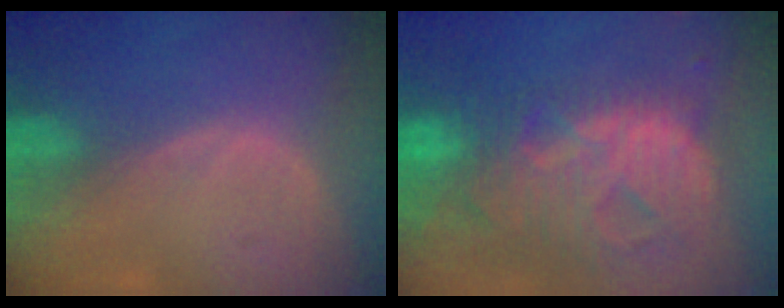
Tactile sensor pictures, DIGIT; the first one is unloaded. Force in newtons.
{"total": 13.7, "press": 11.7, "slide": 7.2}